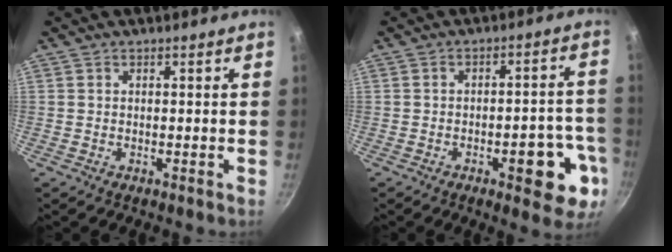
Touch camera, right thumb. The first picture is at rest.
{"total": 11.1, "force": [-4.3, 4.5, 9.2], "torque": [-0.085, 0.029, -0.050]}